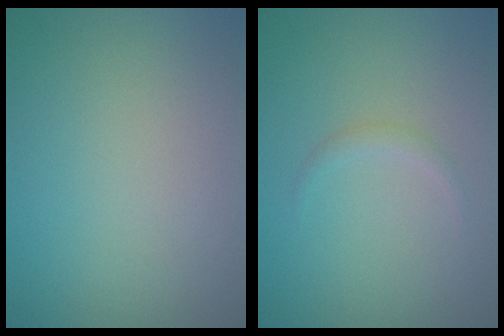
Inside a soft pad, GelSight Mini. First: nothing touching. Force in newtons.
{"total": 0.8, "press": 0.8, "slide": 0.1}